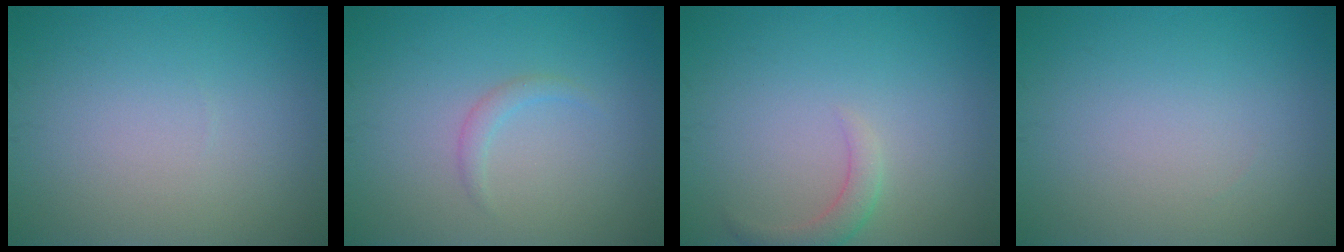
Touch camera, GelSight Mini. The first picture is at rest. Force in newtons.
{"total": 1.1, "press": 1.1, "slide": 0.0}
{"total": 1.9, "press": 1.8, "slide": 0.1}
{"total": 0.0}